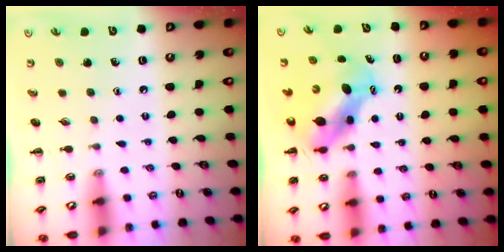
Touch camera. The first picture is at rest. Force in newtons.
{"total": 7.2, "press": 7.1, "slide": 1.5}